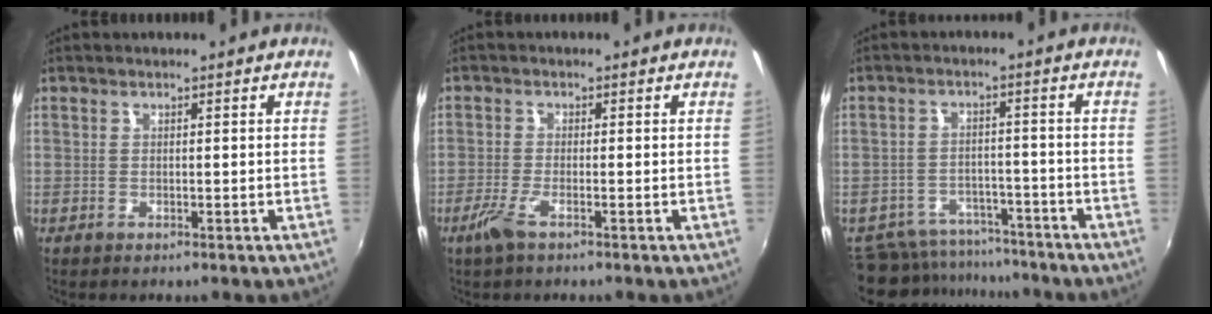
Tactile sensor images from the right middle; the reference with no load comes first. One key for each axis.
{"total": 3.4, "fx": -2.2, "fy": 0.4, "fz": 2.6, "tx": -0.065, "ty": -0.008, "tz": -0.045}
{"total": 13.3, "fx": -11.4, "fy": 6.0, "fz": 3.4, "tx": -0.093, "ty": 0.010, "tz": -0.155}